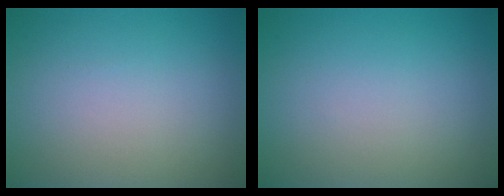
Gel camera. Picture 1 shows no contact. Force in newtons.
{"total": 0.0}